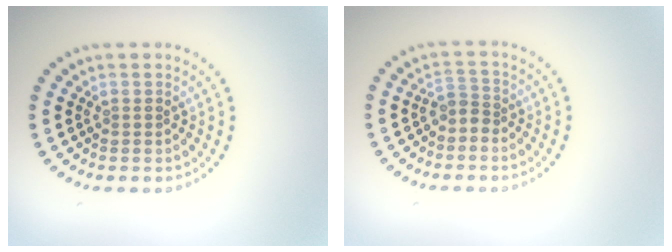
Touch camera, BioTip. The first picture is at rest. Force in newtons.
{"total": 1.7, "press": 1.2, "slide": 1.2}